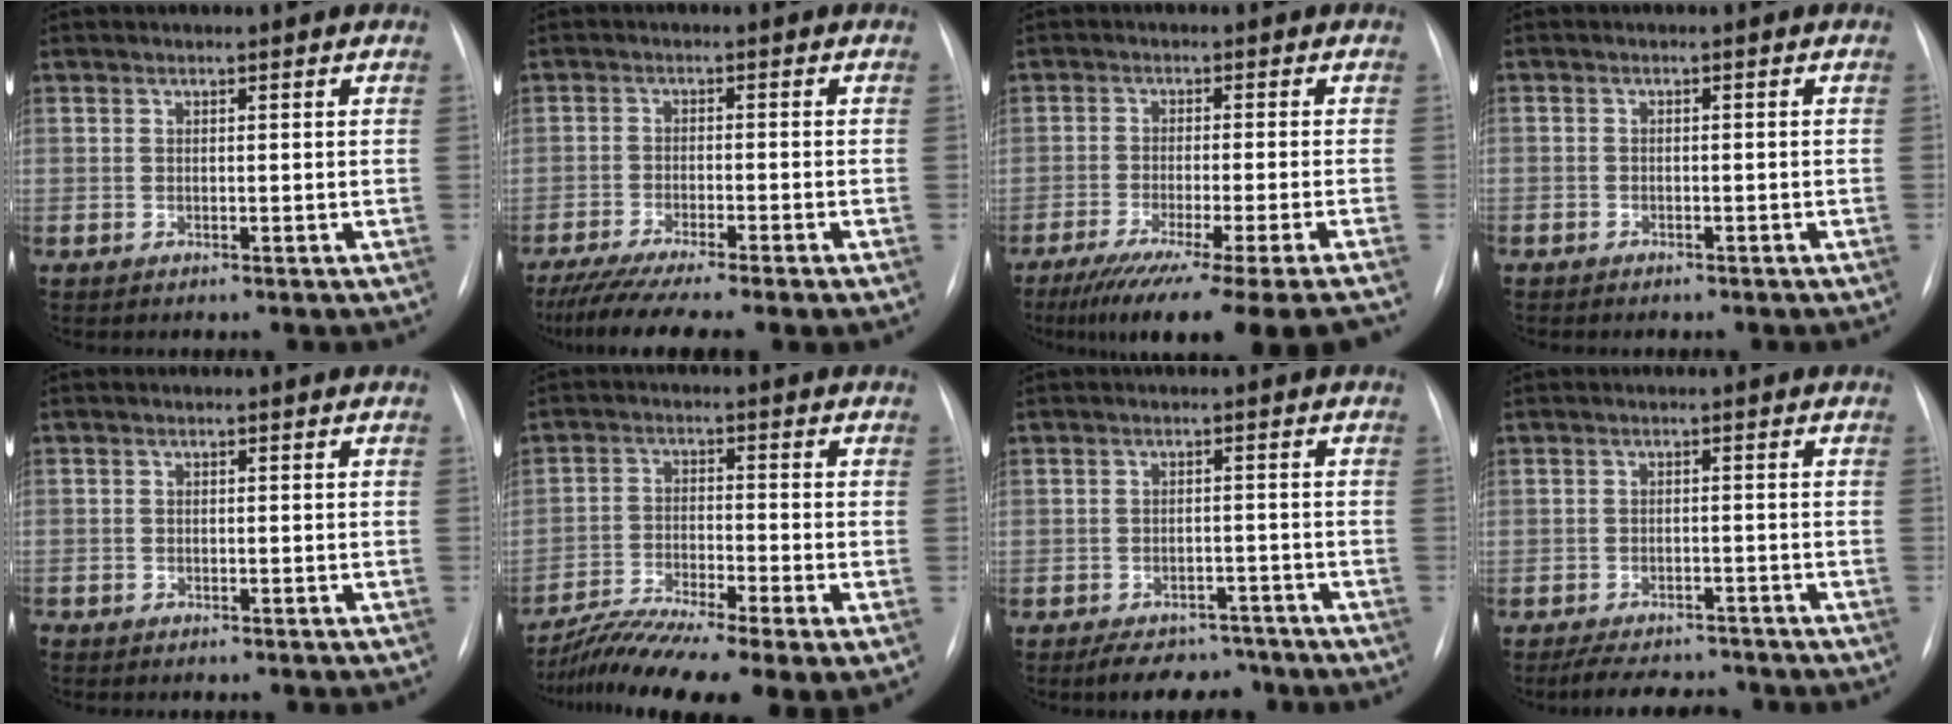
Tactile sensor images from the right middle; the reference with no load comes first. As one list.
[{"total": 11.0, "force": [-8.8, -0.2, 6.5], "torque": [-0.088, -0.027, -0.136]}, {"total": 17.4, "force": [-13.9, -2.0, 10.3], "torque": [-0.118, -0.060, -0.209]}, {"total": 1.9, "force": [-1.5, 1.1, 0.5], "torque": [-0.011, 0.002, -0.015]}, {"total": 1.8, "force": [-1.4, 0.9, 0.5], "torque": [-0.009, 0.000, -0.016]}, {"total": 11.2, "force": [-8.1, 0.6, 7.6], "torque": [-0.140, -0.017, -0.140]}, {"total": 6.0, "force": [-4.5, 3.2, 2.3], "torque": [-0.020, 0.008, -0.060]}, {"total": 8.1, "force": [-7.3, 2.4, 2.7], "torque": [-0.041, 0.000, -0.102]}]